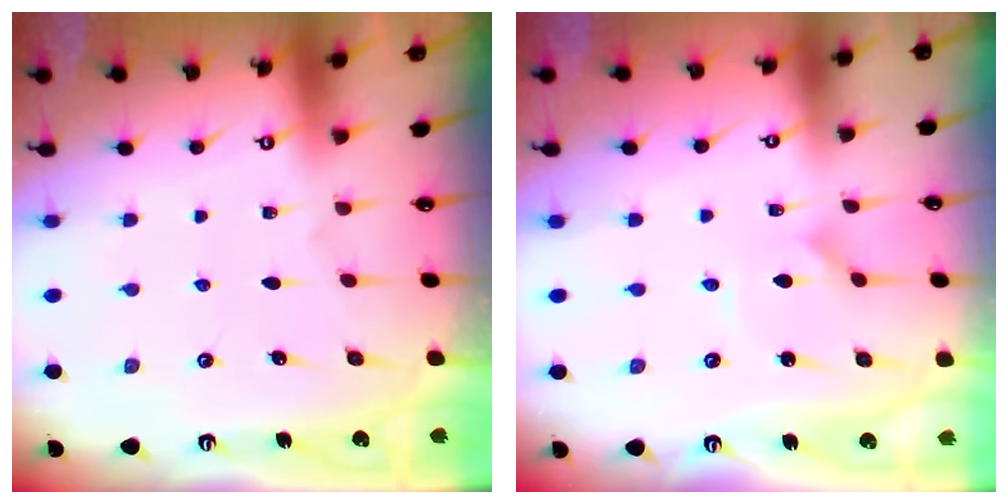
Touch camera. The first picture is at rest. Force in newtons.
{"total": 1.2, "press": 1.2, "slide": 0.2}